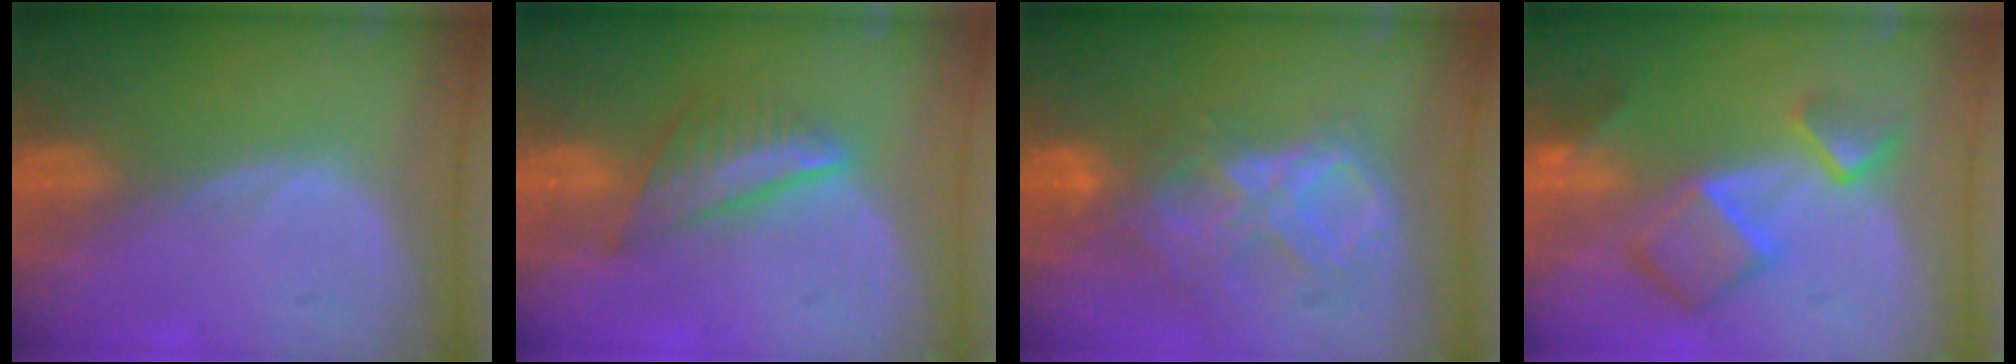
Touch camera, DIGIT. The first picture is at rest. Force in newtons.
{"total": 6.3, "press": 5.8, "slide": 2.6}
{"total": 8.7, "press": 7.7, "slide": 4.1}
{"total": 7.9, "press": 6.8, "slide": 3.9}